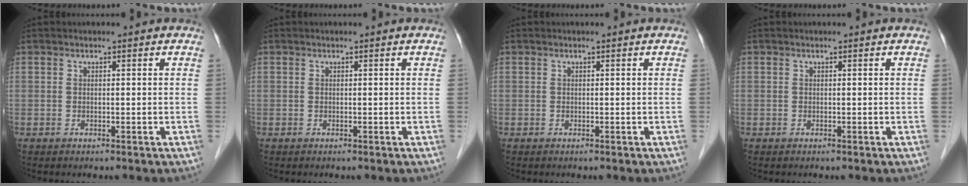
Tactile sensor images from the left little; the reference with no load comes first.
{"total": 0.0}
{"total": 0.0}
{"total": 0.0}